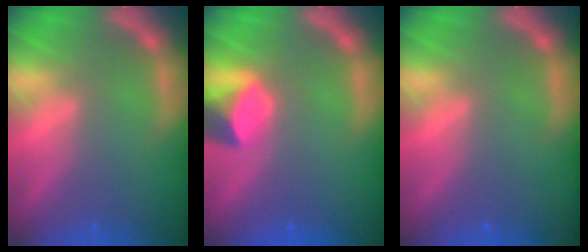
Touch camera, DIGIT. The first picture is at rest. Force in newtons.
{"total": 3.4}
{"total": 0.0}